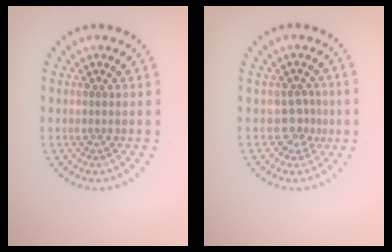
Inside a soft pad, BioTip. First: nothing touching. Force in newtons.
{"total": 1.7, "press": 1.3, "slide": 1.2}